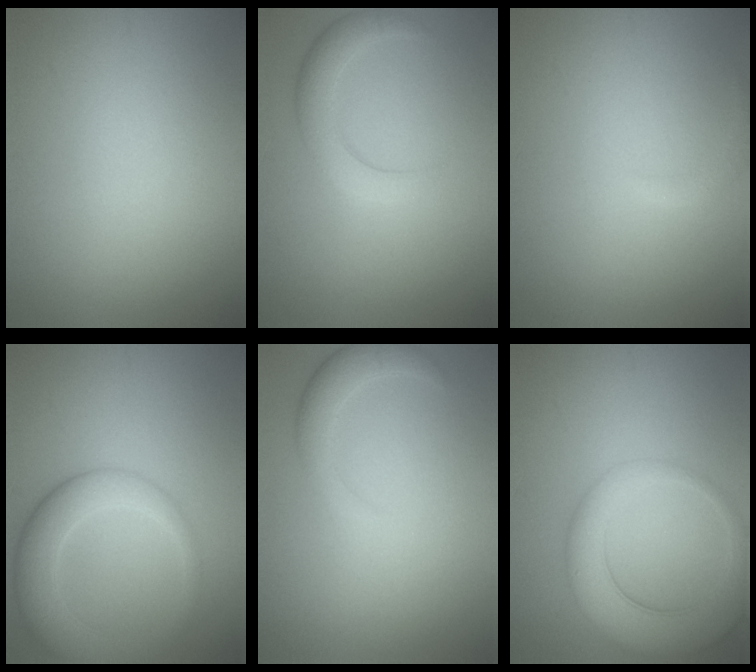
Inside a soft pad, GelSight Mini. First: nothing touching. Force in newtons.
{"total": 3.0, "press": 3.0, "slide": 0.2}
{"total": 1.0, "press": 1.0, "slide": 0.1}
{"total": 5.4, "press": 5.4, "slide": 0.3}
{"total": 2.4, "press": 2.4, "slide": 0.1}
{"total": 5.9, "press": 5.8, "slide": 0.4}